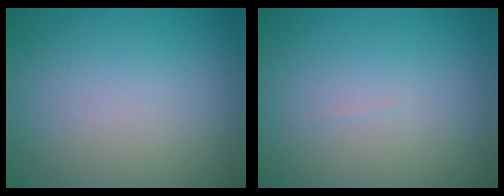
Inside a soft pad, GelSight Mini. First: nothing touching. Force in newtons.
{"total": 0.0}